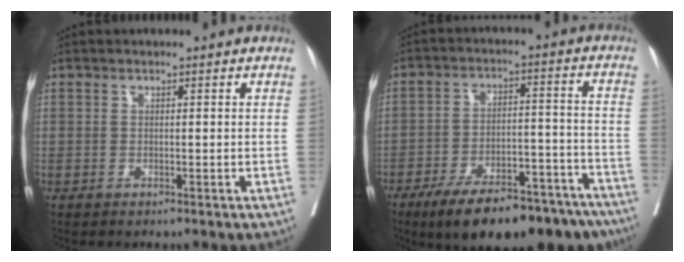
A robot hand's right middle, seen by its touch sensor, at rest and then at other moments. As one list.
[{"total": 20.0, "force": [-15.6, 6.1, 10.9], "torque": [-0.119, 0.020, -0.231]}]